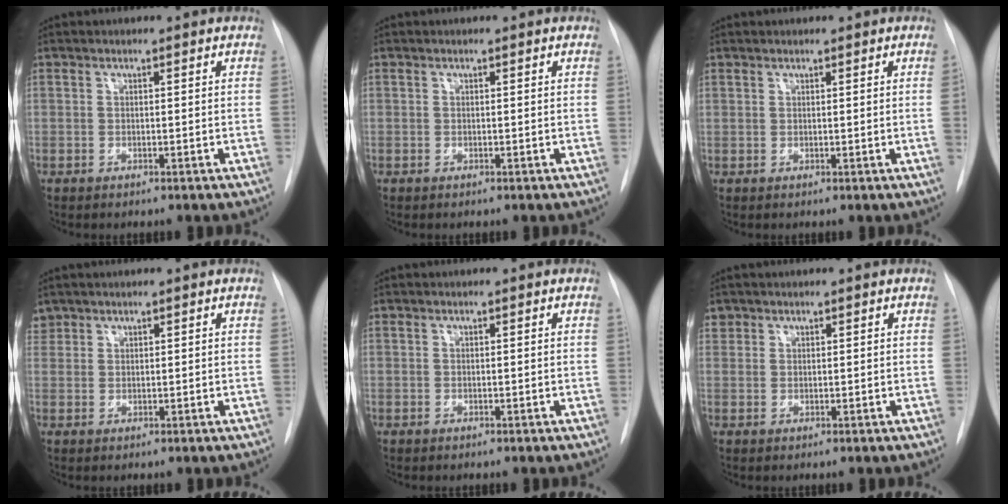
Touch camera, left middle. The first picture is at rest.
{"total": 0.0}
{"total": 0.6, "force": [0.2, -0.3, 0.5], "torque": [-0.014, -0.007, 0.004]}
{"total": 1.4, "force": [1.2, 0.8, -0.1], "torque": [0.005, 0.012, 0.024]}
{"total": 0.0}
{"total": 1.4, "force": [0.9, 1.1, 0.0], "torque": [0.013, 0.007, 0.012]}